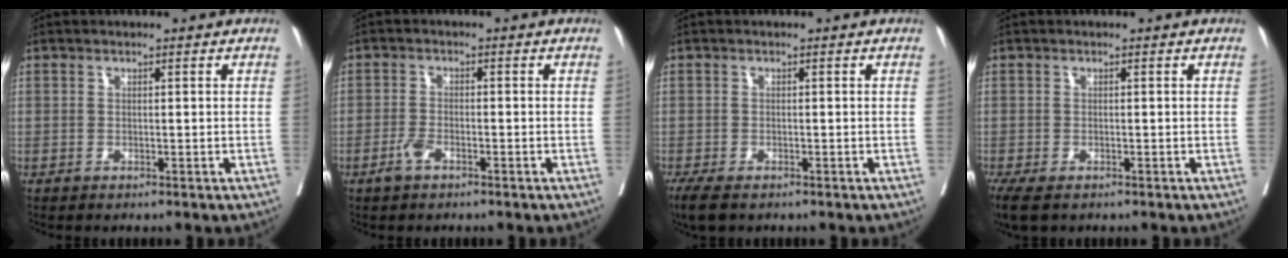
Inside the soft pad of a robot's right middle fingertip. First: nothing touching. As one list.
[{"total": 2.5, "force": [-1.6, 0.8, 1.7], "torque": [-0.039, 0.000, -0.034]}, {"total": 4.2, "force": [-3.1, 1.5, 2.5], "torque": [-0.049, -0.014, -0.050]}, {"total": 5.6, "force": [-3.6, 2.7, 3.2], "torque": [-0.075, -0.019, -0.061]}]